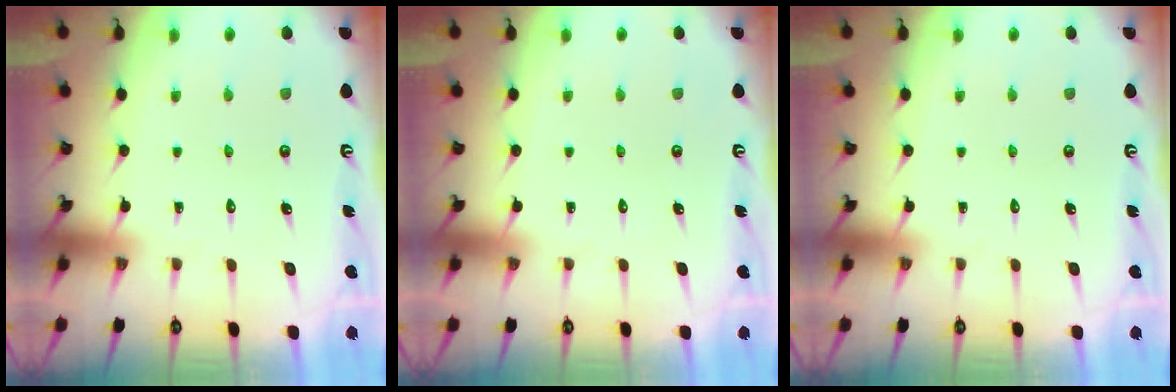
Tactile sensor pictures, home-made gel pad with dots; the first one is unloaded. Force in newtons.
{"total": 0.0}
{"total": 0.0}